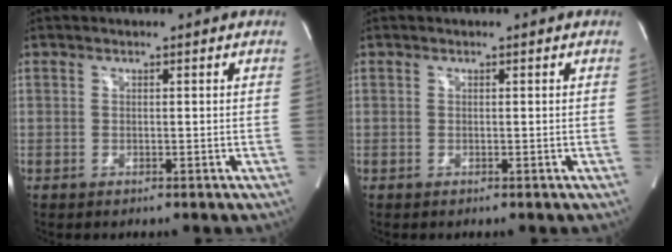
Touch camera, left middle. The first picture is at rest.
{"total": 0.0}